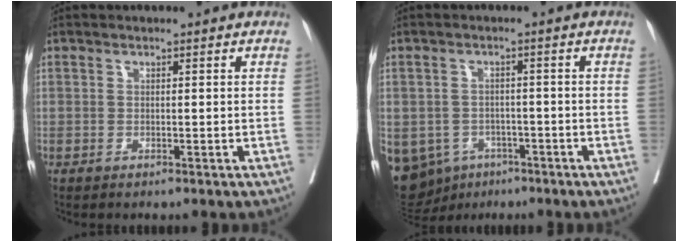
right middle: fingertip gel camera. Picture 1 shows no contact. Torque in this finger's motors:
{"motor_torque": [0.47, -0.24, 1.05, 0.21]}